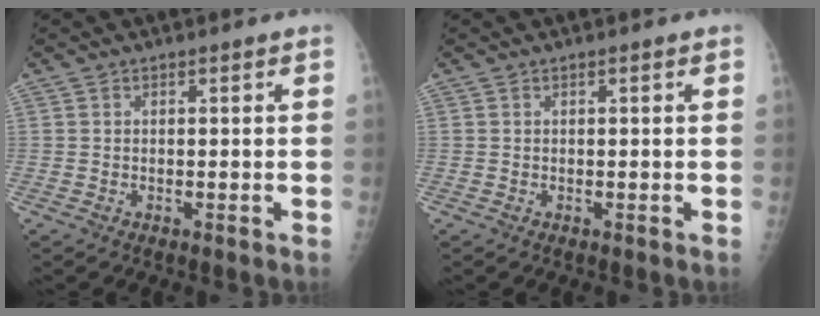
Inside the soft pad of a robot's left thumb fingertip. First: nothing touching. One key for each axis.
{"total": 0.0}